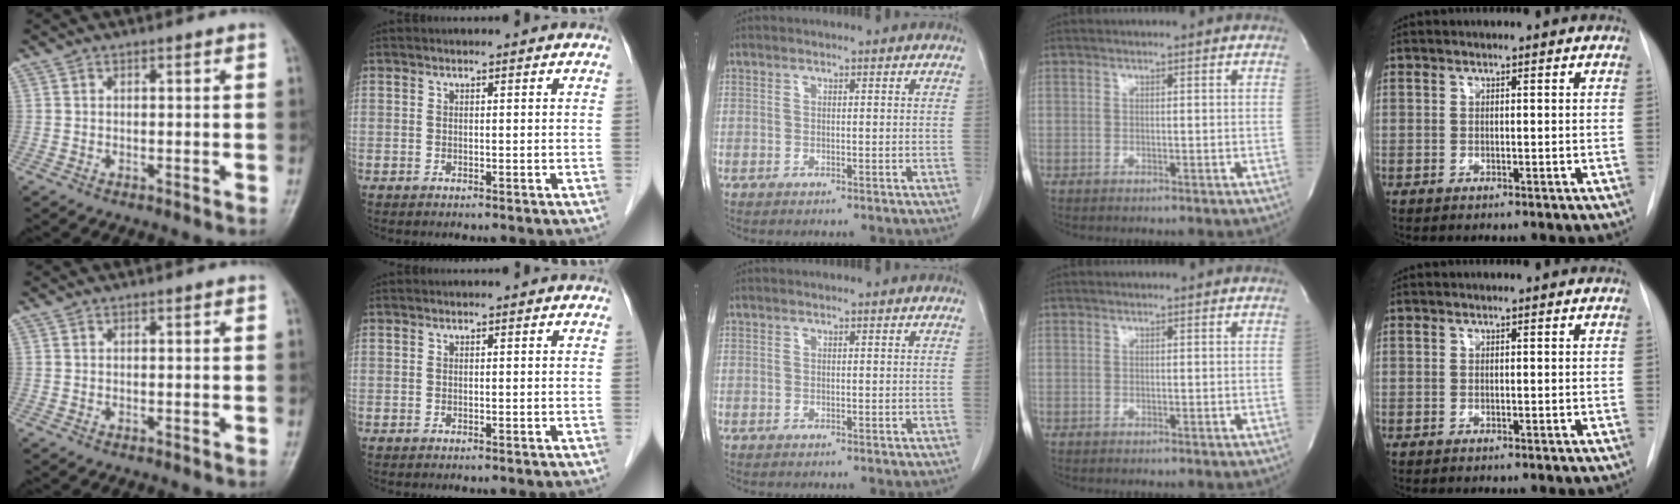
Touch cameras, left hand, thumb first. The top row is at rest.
{}